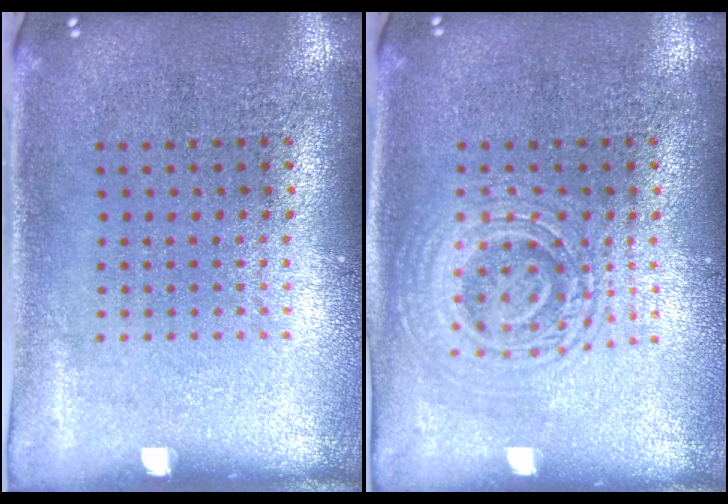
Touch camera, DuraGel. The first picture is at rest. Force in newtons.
{"total": 1.8, "press": 1.8, "slide": 0.4}